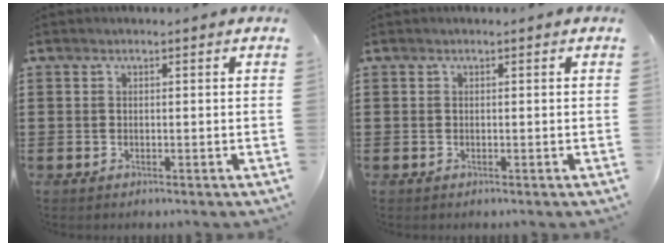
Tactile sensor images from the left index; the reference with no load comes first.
{"total": 0.0}